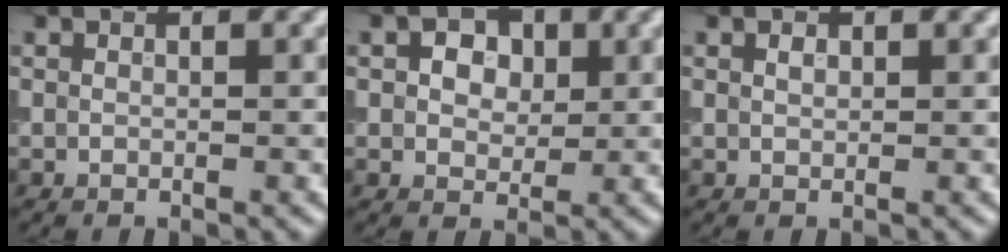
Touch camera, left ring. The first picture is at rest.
{"total": 3.3, "force": [1.0, 2.4, 2.1], "torque": [-0.031, 0.005, 0.008]}
{"total": 0.6, "force": [0.3, 0.4, 0.4], "torque": [-0.008, 0.001, 0.006]}